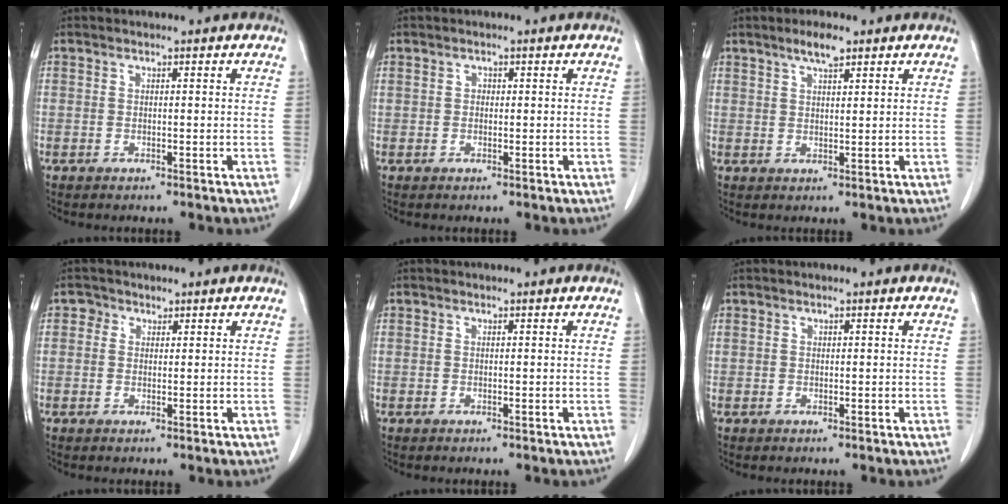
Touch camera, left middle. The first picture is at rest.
{"total": 0.7, "force": [0.1, 0.6, 0.2], "torque": [0.000, 0.008, 0.001]}
{"total": 3.6, "force": [2.5, 0.7, 2.4], "torque": [-0.046, 0.003, 0.045]}
{"total": 1.7, "force": [0.9, 1.4, 0.2], "torque": [0.006, 0.000, 0.008]}
{"total": 0.0}
{"total": 0.0}